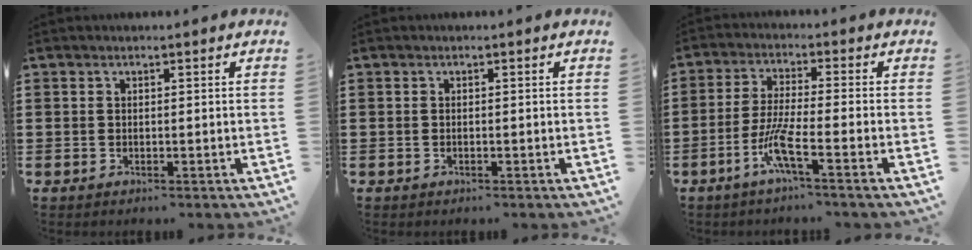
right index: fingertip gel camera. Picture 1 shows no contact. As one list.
[{"total": 0.0}, {"total": 6.7, "force": [-3.5, 0.3, 5.7], "torque": [-0.120, -0.008, -0.072]}]